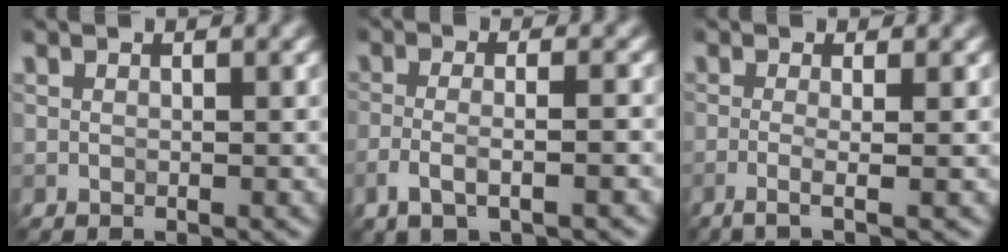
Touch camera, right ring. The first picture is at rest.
{"total": 3.6, "force": [-1.6, 1.1, 3.0], "torque": [-0.060, -0.003, -0.034]}
{"total": 2.9, "force": [-0.6, 1.0, 2.6], "torque": [-0.031, -0.004, -0.028]}